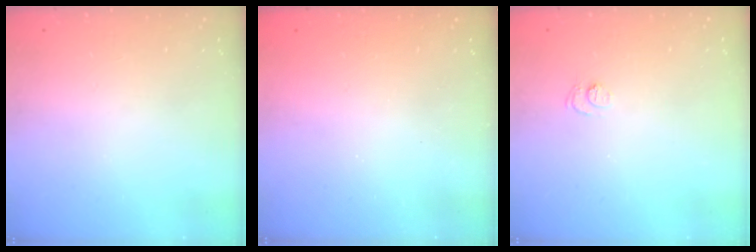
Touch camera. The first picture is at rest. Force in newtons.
{"total": 2.6, "press": 2.5, "slide": 0.9}
{"total": 4.8, "press": 4.8, "slide": 0.4}